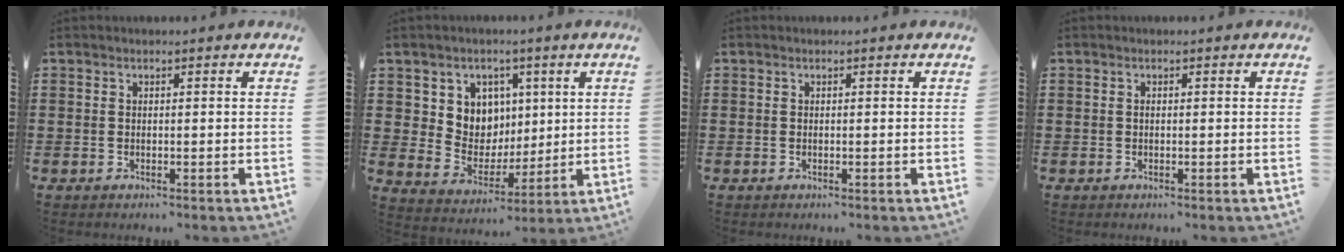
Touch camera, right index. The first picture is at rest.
{"total": 6.8, "force": [2.5, 6.3, 0.5], "torque": [-0.047, -0.016, 0.048]}
{"total": 0.0}
{"total": 0.0}